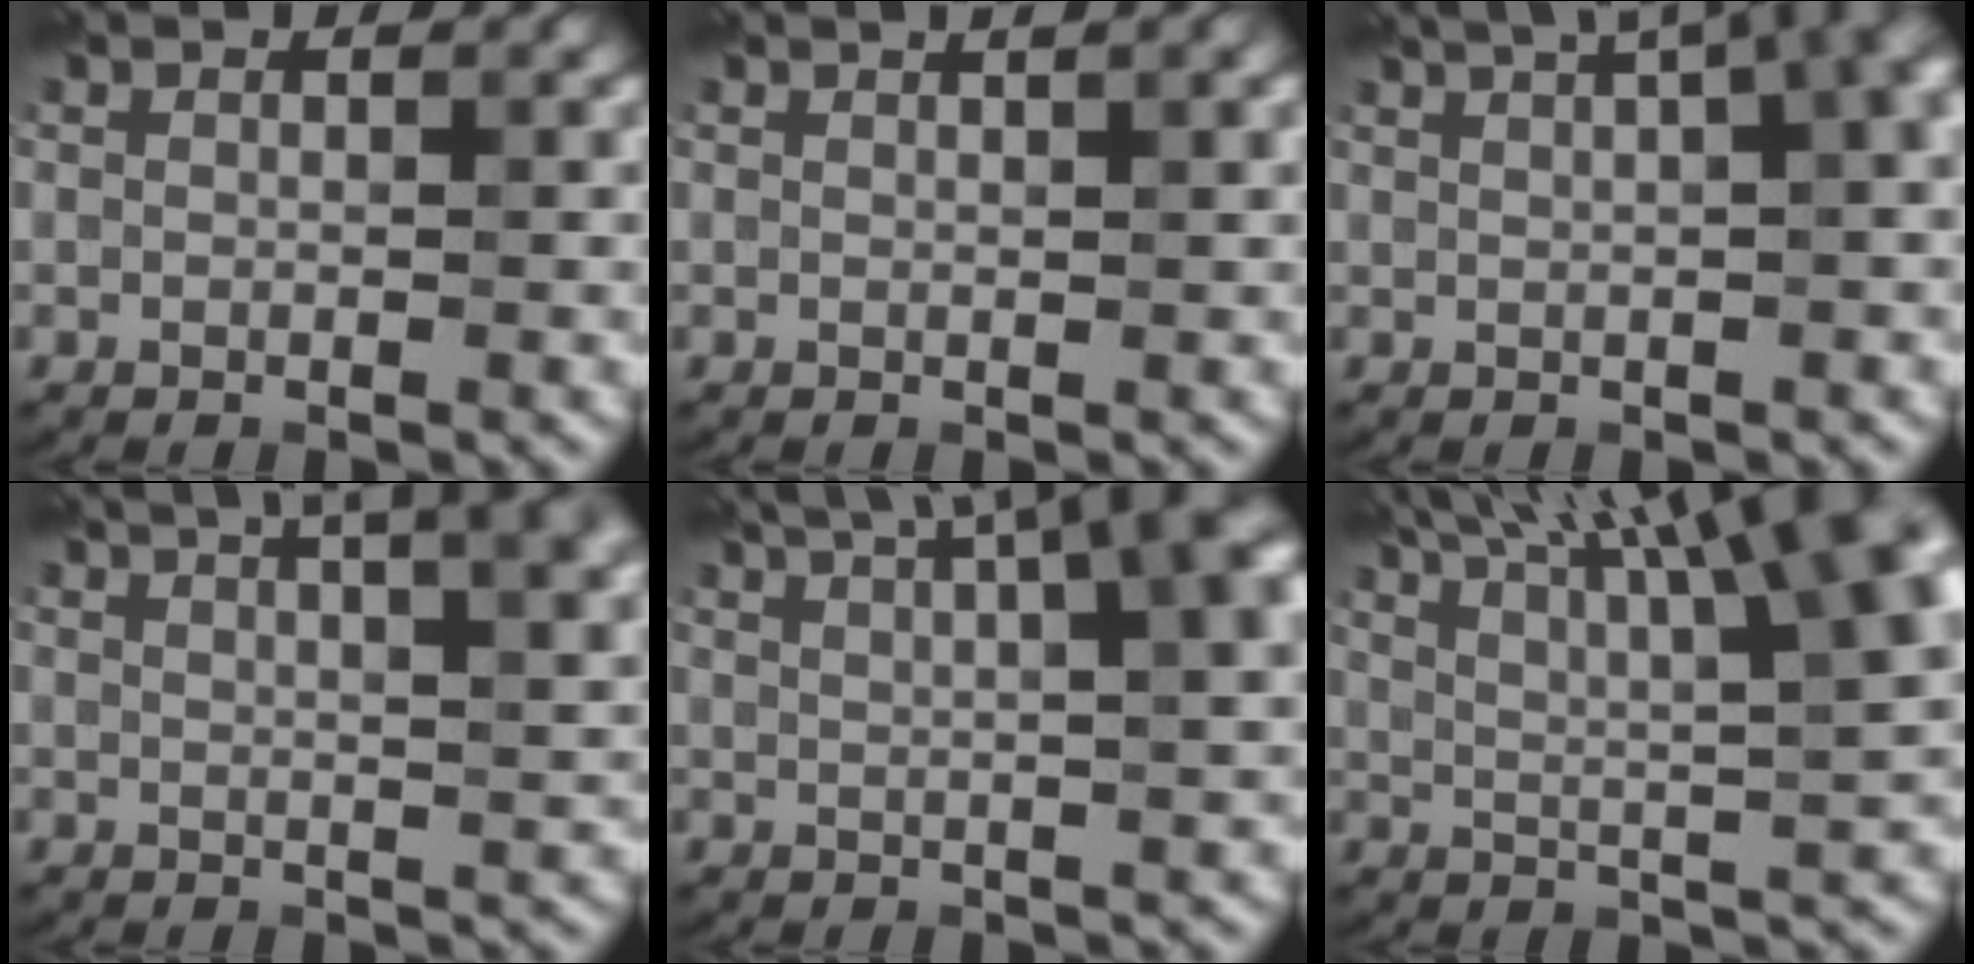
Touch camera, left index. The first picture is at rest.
{"total": 1.9, "force": [1.1, 0.4, 1.5], "torque": [-0.013, 0.001, 0.011]}
{"total": 17.5, "force": [8.3, 8.6, 12.7], "torque": [-0.090, 0.085, 0.076]}
{"total": 12.3, "force": [7.1, 4.8, 8.9], "torque": [-0.084, 0.062, 0.069]}
{"total": 16.4, "force": [8.4, 6.5, 12.4], "torque": [-0.140, 0.079, 0.089]}
{"total": 15.1, "force": [8.0, 4.2, 12.0], "torque": [-0.158, 0.040, 0.103]}